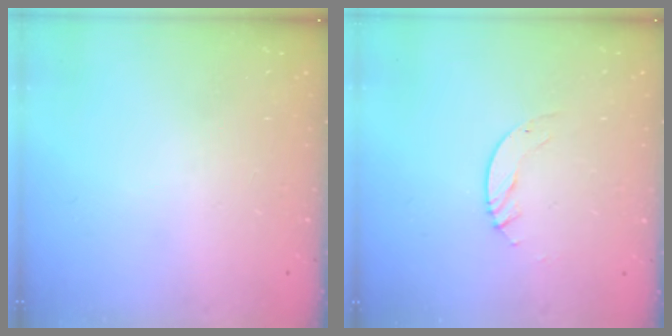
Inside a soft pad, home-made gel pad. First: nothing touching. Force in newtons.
{"total": 3.1, "press": 3.1, "slide": 0.3}